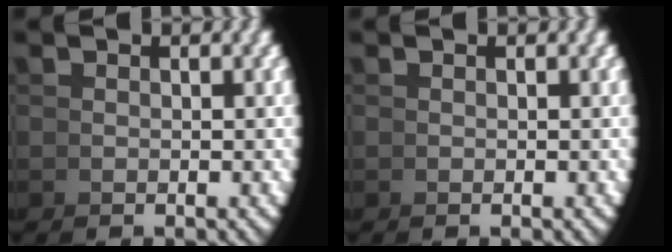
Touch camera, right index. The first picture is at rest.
{"total": 0.0}